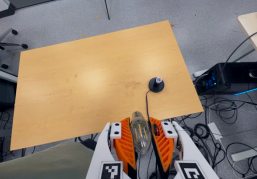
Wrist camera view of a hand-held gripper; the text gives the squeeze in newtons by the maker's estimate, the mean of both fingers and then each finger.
{"total": 21.2, "left": 23.3, "right": 19.2}